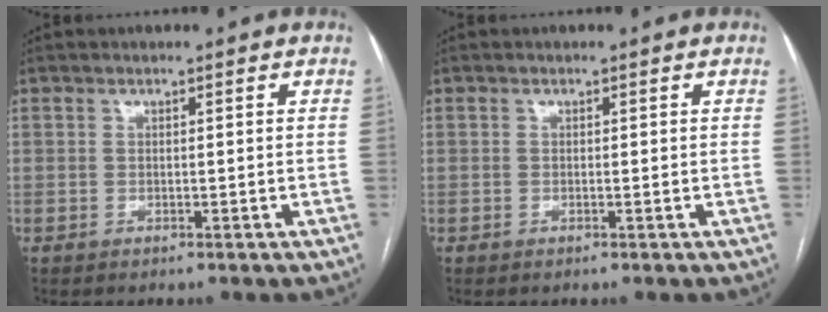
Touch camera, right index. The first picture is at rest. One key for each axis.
{"total": 0.0}